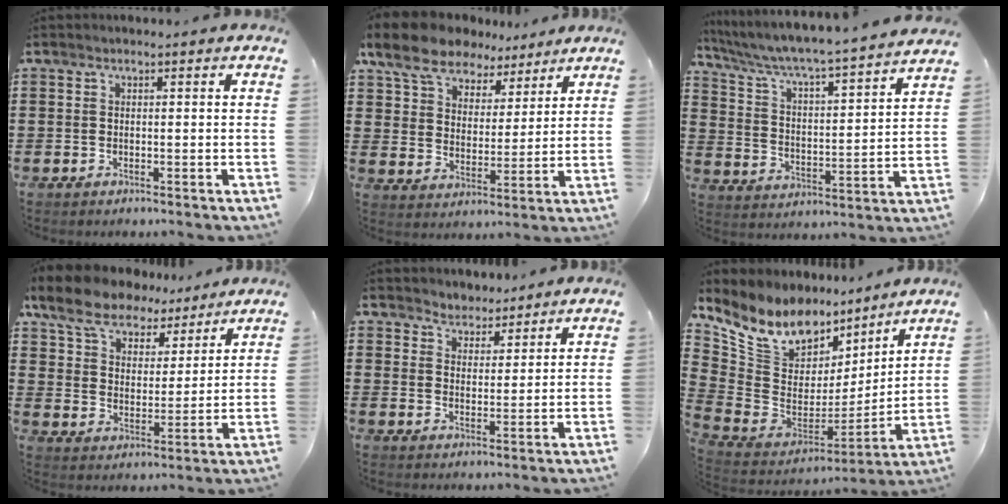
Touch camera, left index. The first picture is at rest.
{"total": 9.5, "force": [7.6, 4.6, 3.4], "torque": [-0.097, -0.024, 0.140]}
{"total": 4.4, "force": [4.0, -0.6, 1.7], "torque": [-0.055, -0.043, 0.055]}
{"total": 8.8, "force": [7.5, 3.5, 3.0], "torque": [-0.096, -0.026, 0.138]}
{"total": 3.7, "force": [3.4, 1.3, -0.8], "torque": [-0.003, -0.010, 0.062]}
{"total": 9.7, "force": [7.4, 5.6, 2.7], "torque": [-0.111, -0.058, 0.134]}